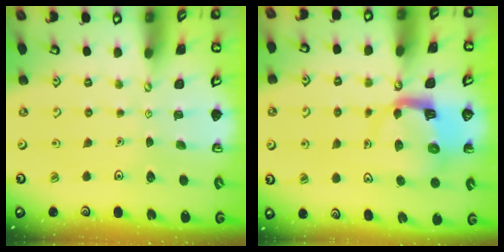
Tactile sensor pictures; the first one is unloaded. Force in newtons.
{"total": 6.4, "press": 6.4, "slide": 0.7}